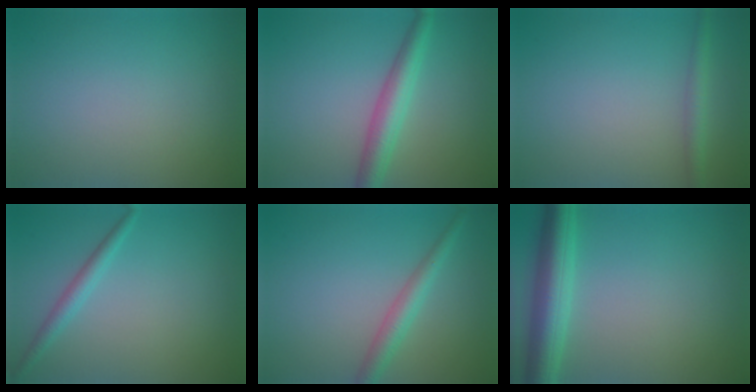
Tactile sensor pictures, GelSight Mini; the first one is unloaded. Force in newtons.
{"total": 3.8, "press": 3.8, "slide": 0.1}
{"total": 1.7, "press": 1.7, "slide": 0.1}
{"total": 1.8, "press": 1.8, "slide": 0.1}
{"total": 2.6, "press": 2.6, "slide": 0.0}
{"total": 5.7, "press": 5.7, "slide": 0.3}